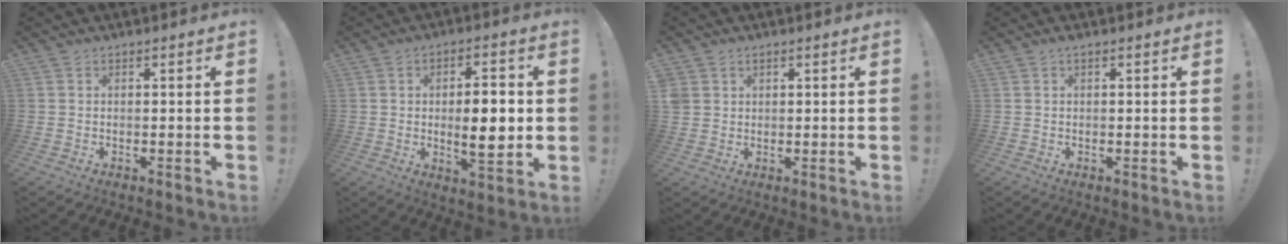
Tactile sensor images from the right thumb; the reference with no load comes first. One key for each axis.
{"total": 10.8, "fx": -0.3, "fy": 4.0, "fz": 10.0, "tx": -0.153, "ty": -0.004, "tz": -0.013}
{"total": 2.7, "fx": 1.5, "fy": 2.1, "fz": 0.6, "tx": -0.009, "ty": -0.005, "tz": 0.029}
{"total": 0.9, "fx": 0.4, "fy": 0.2, "fz": 0.7, "tx": -0.022, "ty": 0.005, "tz": 0.008}